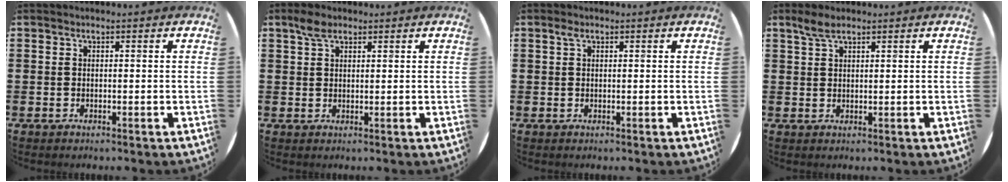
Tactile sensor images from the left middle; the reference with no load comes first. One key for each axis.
{"total": 2.7, "fx": 1.9, "fy": 1.3, "fz": 1.3, "tx": -0.021, "ty": 0.004, "tz": 0.034}
{"total": 1.0, "fx": 0.5, "fy": 0.6, "fz": 0.5, "tx": -0.003, "ty": 0.002, "tz": 0.007}
{"total": 2.6, "fx": 2.0, "fy": 0.9, "fz": 1.5, "tx": -0.032, "ty": 0.006, "tz": 0.035}